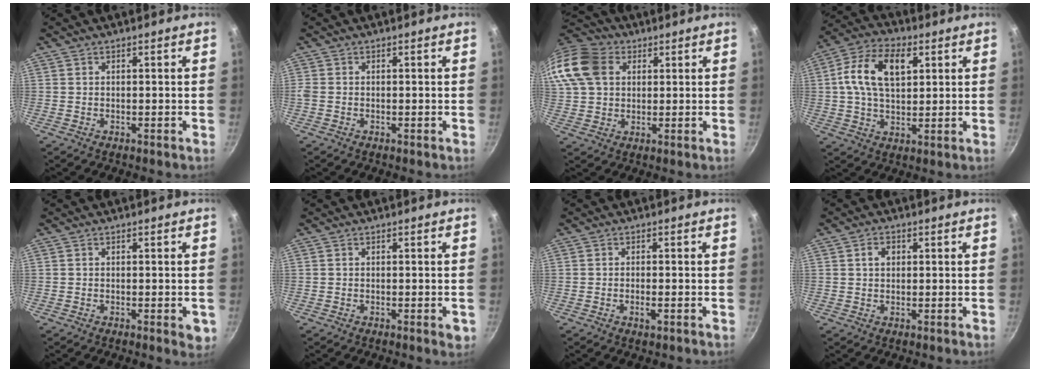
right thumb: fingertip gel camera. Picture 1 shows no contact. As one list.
[{"total": 0.8, "force": [-0.2, 0.6, 0.4], "torque": [-0.010, 0.001, -0.006]}, {"total": 18.3, "force": [5.7, 14.0, 10.2], "torque": [-0.235, 0.029, 0.096]}, {"total": 12.8, "force": [3.3, 7.6, 9.7], "torque": [-0.165, 0.010, 0.048]}, {"total": 3.0, "force": [-1.0, 1.0, 2.6], "torque": [-0.029, -0.005, -0.015]}, {"total": 2.0, "force": [-0.8, 0.6, 1.8], "torque": [-0.023, -0.003, -0.013]}, {"total": 1.9, "force": [-0.7, 0.5, 1.6], "torque": [-0.036, 0.000, -0.015]}, {"total": 2.5, "force": [0.6, 1.9, 1.5], "torque": [-0.014, 0.003, 0.009]}]